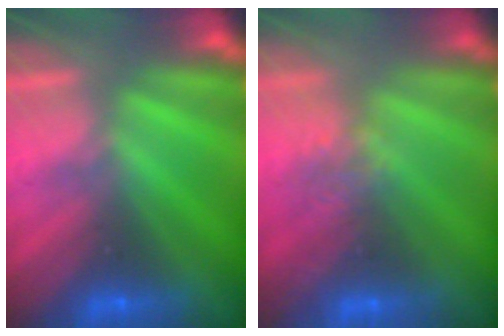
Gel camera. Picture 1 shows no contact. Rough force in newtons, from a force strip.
{"total": 2.8}